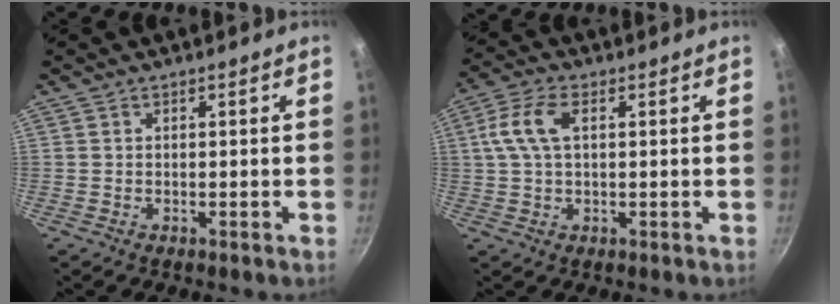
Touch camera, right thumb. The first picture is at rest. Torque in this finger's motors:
{"motor_torque": [0.78, 1.31, 0.39, -0.43, 0.08]}